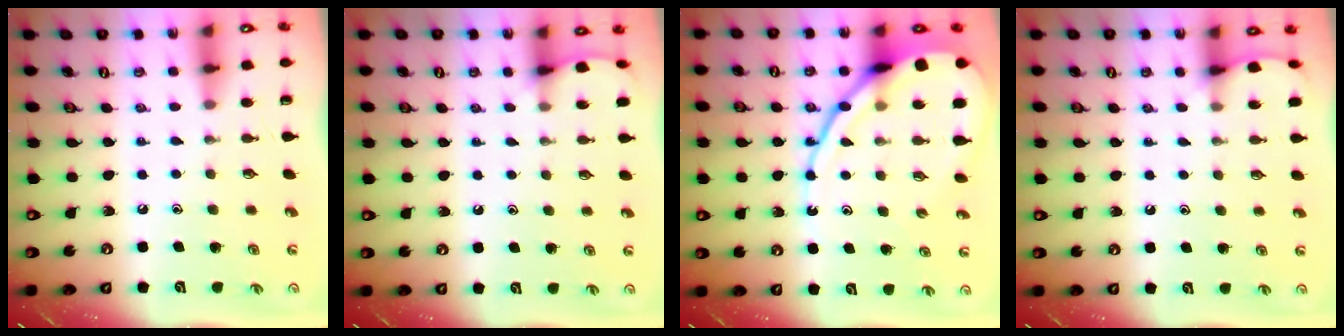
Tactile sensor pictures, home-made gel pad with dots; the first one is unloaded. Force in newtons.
{"total": 3.9, "press": 3.9, "slide": 0.5}
{"total": 15.3, "press": 15.2, "slide": 1.6}
{"total": 3.9, "press": 3.9, "slide": 0.5}